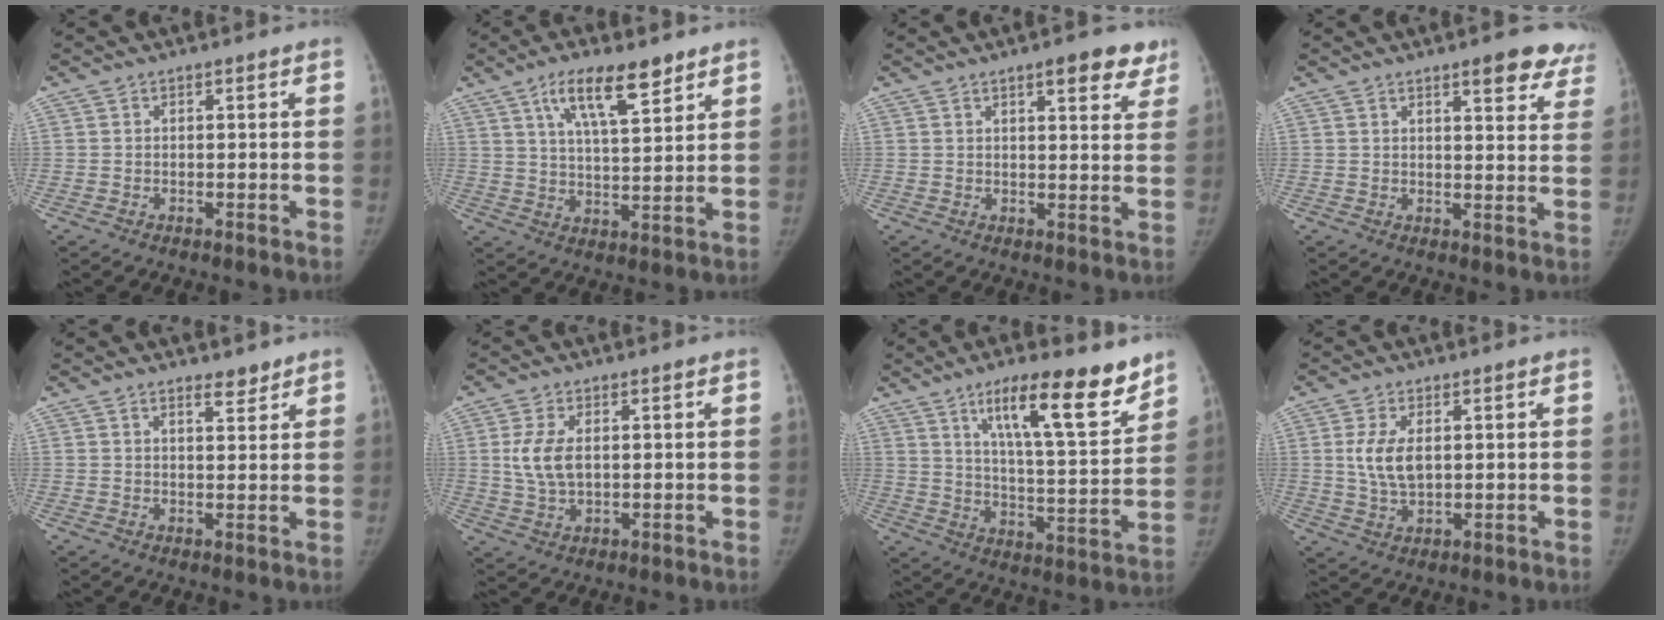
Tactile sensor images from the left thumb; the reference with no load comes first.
{"total": 11.2, "force": [6.8, 3.4, 8.2], "torque": [-0.125, -0.031, 0.122]}
{"total": 7.5, "force": [4.8, 2.5, 5.2], "torque": [-0.040, -0.020, 0.059]}
{"total": 10.1, "force": [7.1, 3.0, 6.5], "torque": [-0.042, -0.033, 0.078]}
{"total": 2.9, "force": [2.4, 1.0, 1.2], "torque": [-0.010, -0.019, 0.038]}
{"total": 6.4, "force": [1.1, 3.5, 5.3], "torque": [-0.112, -0.007, 0.023]}
{"total": 18.1, "force": [11.7, 4.2, 13.2], "torque": [-0.170, -0.070, 0.190]}
{"total": 6.6, "force": [1.3, 3.4, 5.5], "torque": [-0.109, -0.012, 0.028]}